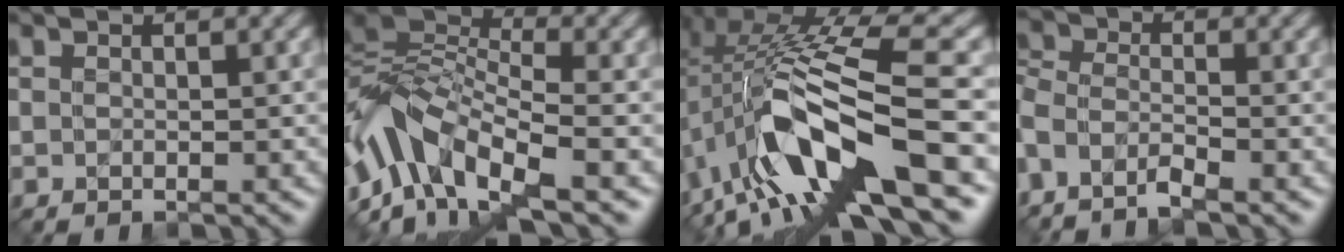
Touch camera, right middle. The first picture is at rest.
{"total": 7.4, "force": [-3.9, 3.2, 5.4], "torque": [-0.125, 0.017, -0.087]}
{"total": 12.7, "force": [-4.2, 4.5, 11.0], "torque": [-0.228, 0.017, -0.064]}
{"total": 3.3, "force": [-2.6, 0.9, 1.8], "torque": [-0.059, 0.005, -0.061]}